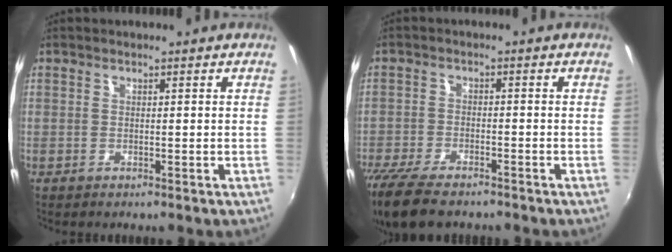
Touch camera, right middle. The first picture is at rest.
{"total": 12.2, "force": [-9.8, 3.7, 6.2], "torque": [-0.154, -0.038, -0.178]}